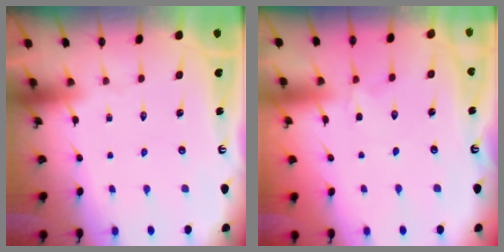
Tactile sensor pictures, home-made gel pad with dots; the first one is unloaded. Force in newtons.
{"total": 1.7, "press": 1.6, "slide": 0.5}